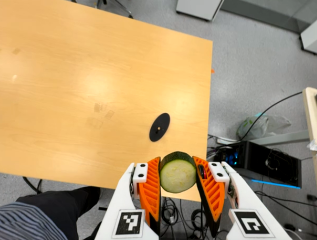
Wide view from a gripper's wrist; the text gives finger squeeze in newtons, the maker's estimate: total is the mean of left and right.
{"total": 11.5, "left": 10.6, "right": 12.4}